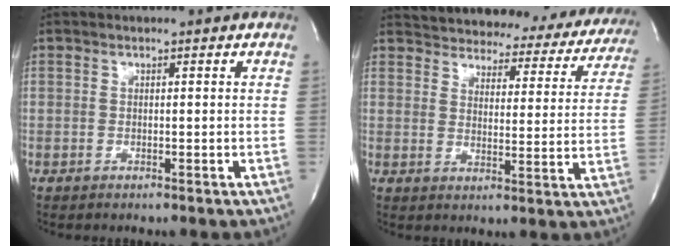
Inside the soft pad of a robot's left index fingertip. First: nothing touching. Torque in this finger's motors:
{"motor_torque": [1.11, -1.02, 0.12, 0.04]}